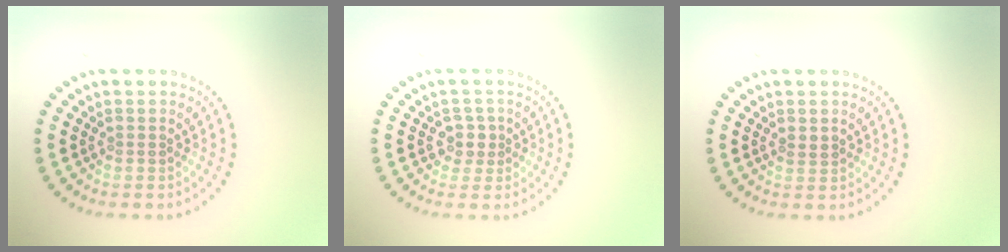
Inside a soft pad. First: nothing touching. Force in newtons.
{"total": 1.6, "press": 1.3, "slide": 1.0}
{"total": 0.8, "press": 0.8, "slide": 0.1}